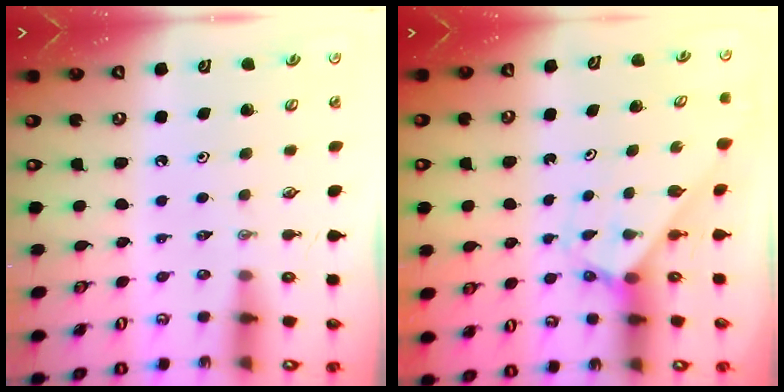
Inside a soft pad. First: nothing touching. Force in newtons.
{"total": 2.2, "press": 2.2, "slide": 0.2}